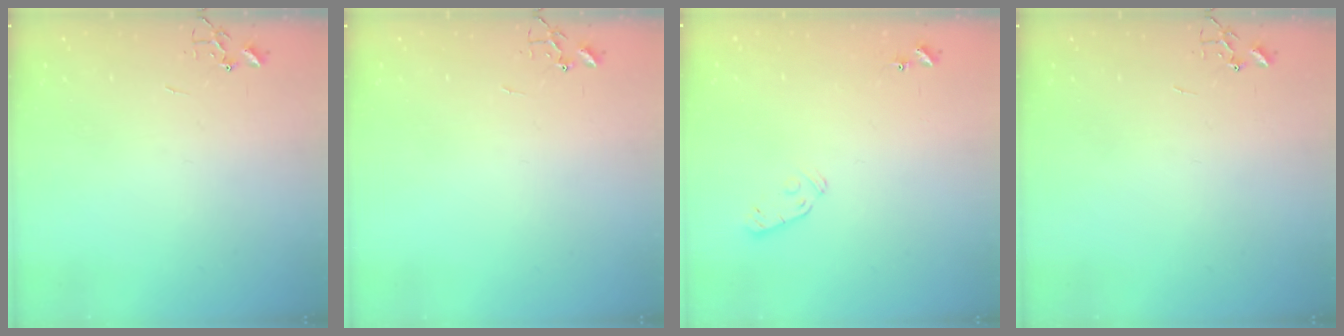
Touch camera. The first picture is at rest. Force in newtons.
{"total": 0.0}
{"total": 5.3, "press": 5.3, "slide": 0.7}
{"total": 0.0}